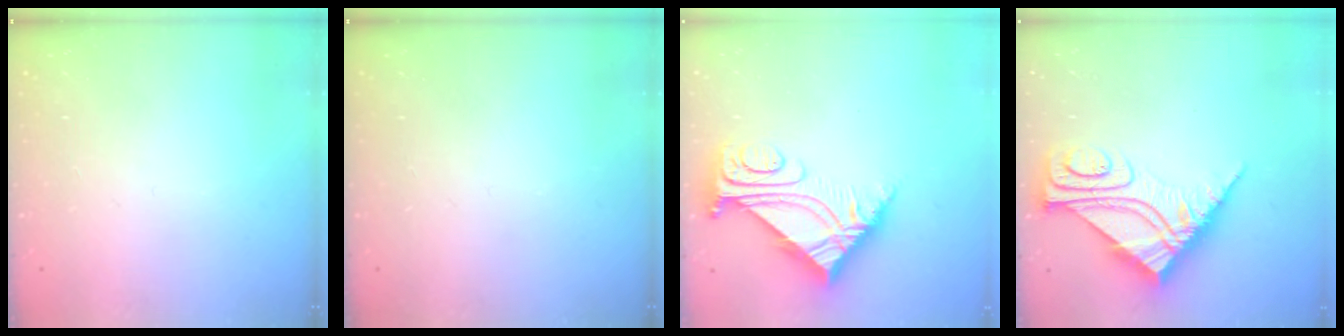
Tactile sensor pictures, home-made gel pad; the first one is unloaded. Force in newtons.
{"total": 0.0}
{"total": 7.5, "press": 7.4, "slide": 0.8}
{"total": 10.9, "press": 10.9, "slide": 1.3}